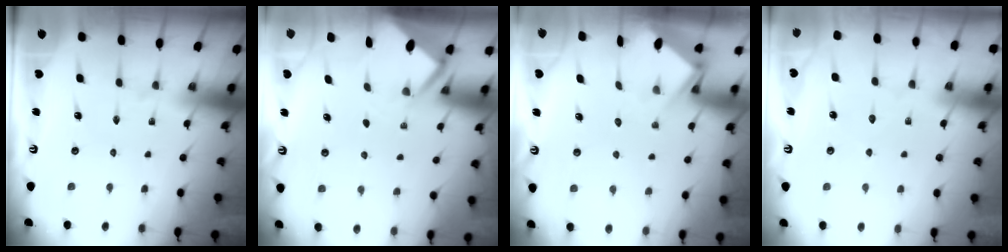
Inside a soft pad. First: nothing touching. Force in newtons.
{"total": 2.5, "press": 2.5, "slide": 0.3}
{"total": 3.9, "press": 3.9, "slide": 0.4}
{"total": 2.3, "press": 2.3, "slide": 0.3}